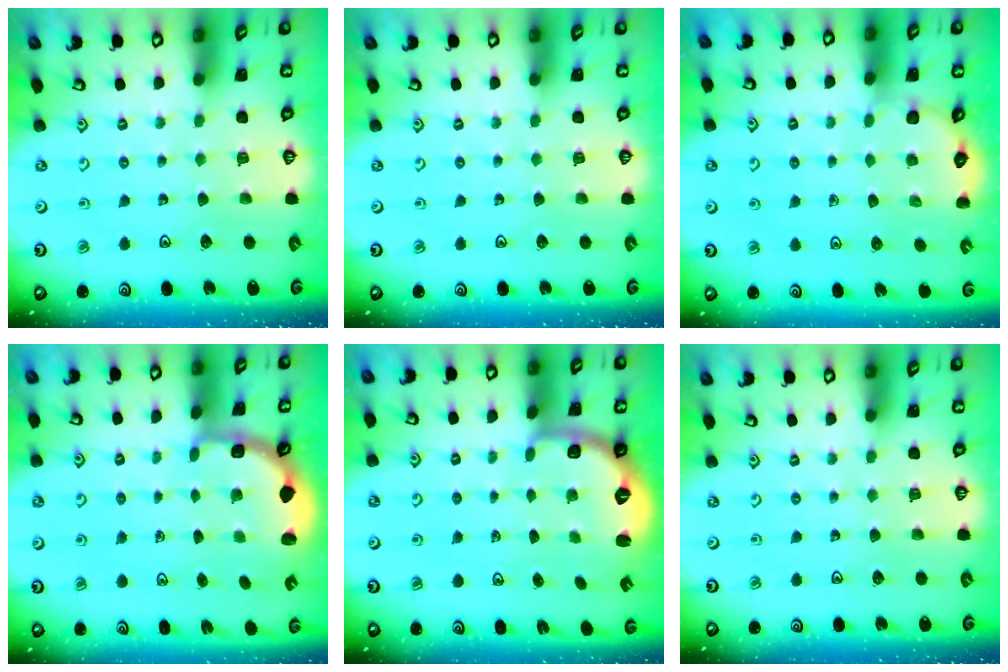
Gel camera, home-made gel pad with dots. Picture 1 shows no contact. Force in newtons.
{"total": 0.0}
{"total": 2.9, "press": 2.8, "slide": 0.7}
{"total": 3.0, "press": 2.0, "slide": 2.2}
{"total": 2.6, "press": 1.5, "slide": 2.1}
{"total": 0.0}